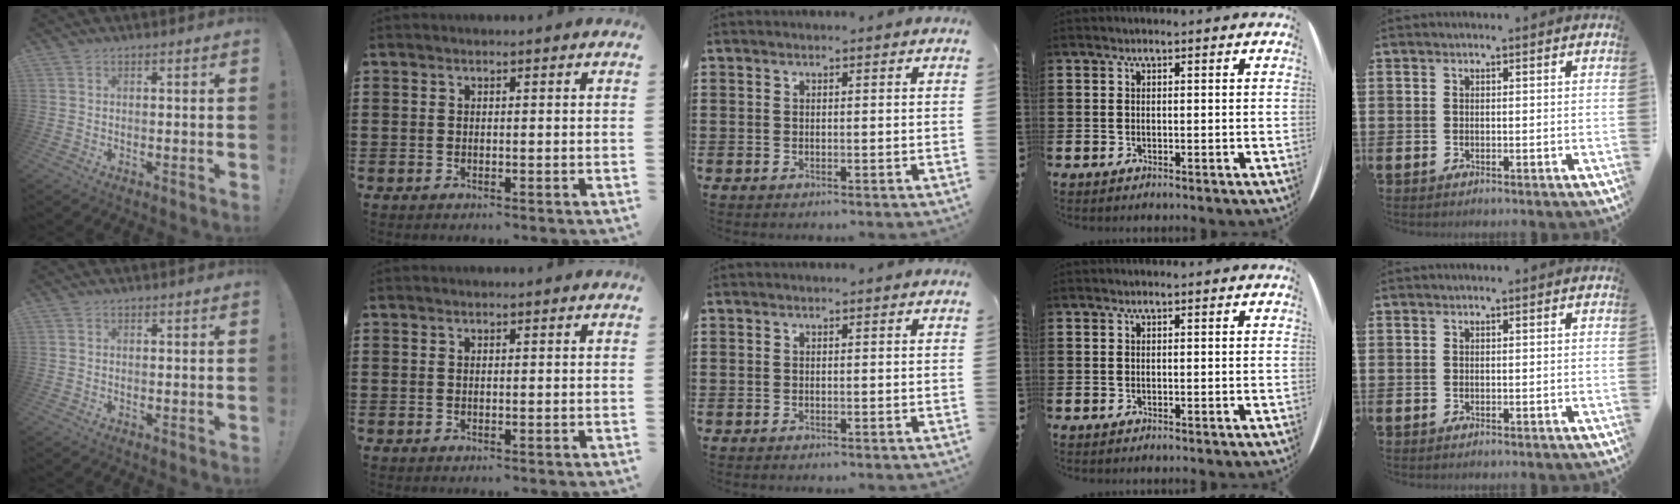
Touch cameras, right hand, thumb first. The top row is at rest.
{}